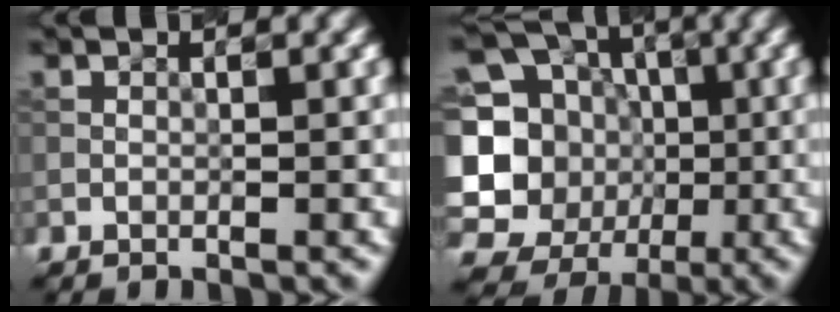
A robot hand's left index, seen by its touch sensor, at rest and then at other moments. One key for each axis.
{"total": 14.2, "fx": 0.2, "fy": 13.4, "fz": 4.8, "tx": -0.139, "ty": 0.019, "tz": -0.003}